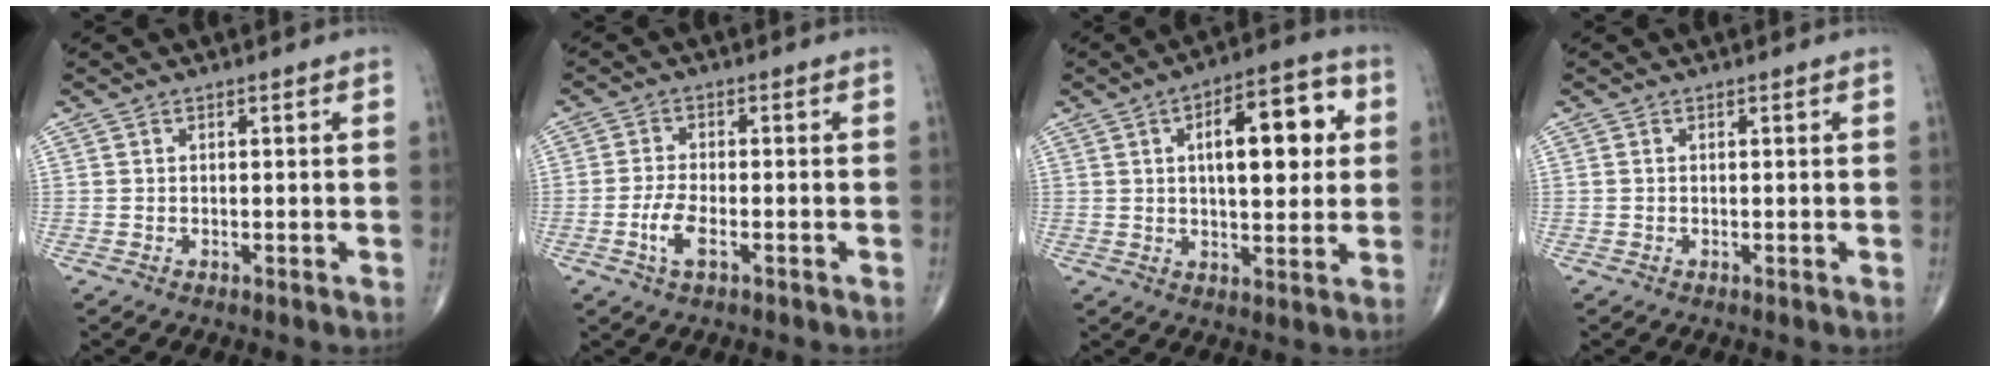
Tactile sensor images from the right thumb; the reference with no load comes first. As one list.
[{"total": 4.4, "force": [-1.8, 1.7, 3.6], "torque": [-0.082, 0.007, -0.035]}, {"total": 14.7, "force": [3.3, 6.3, 12.8], "torque": [-0.155, 0.011, 0.044]}, {"total": 0.0}]